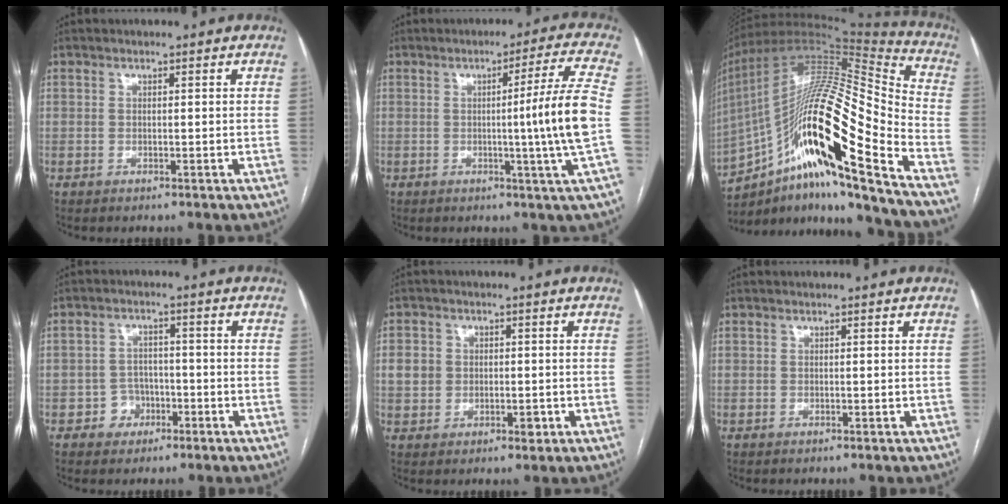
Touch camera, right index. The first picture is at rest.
{"total": 10.1, "force": [-0.9, -2.9, 9.7], "torque": [-0.134, -0.012, -0.010]}
{"total": 28.3, "force": [-14.7, 3.6, 24.0], "torque": [-0.411, -0.004, -0.255]}
{"total": 4.1, "force": [-1.8, 3.6, 0.5], "torque": [0.004, 0.014, -0.027]}
{"total": 5.3, "force": [-0.1, 4.7, 2.5], "torque": [-0.041, 0.010, 0.006]}
{"total": 0.0}